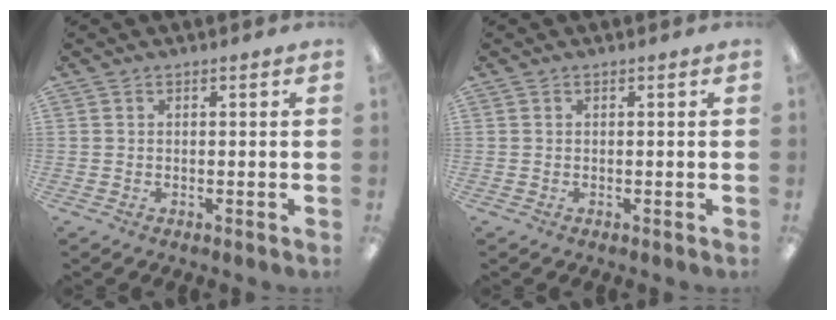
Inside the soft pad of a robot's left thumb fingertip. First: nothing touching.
{"total": 0.0}